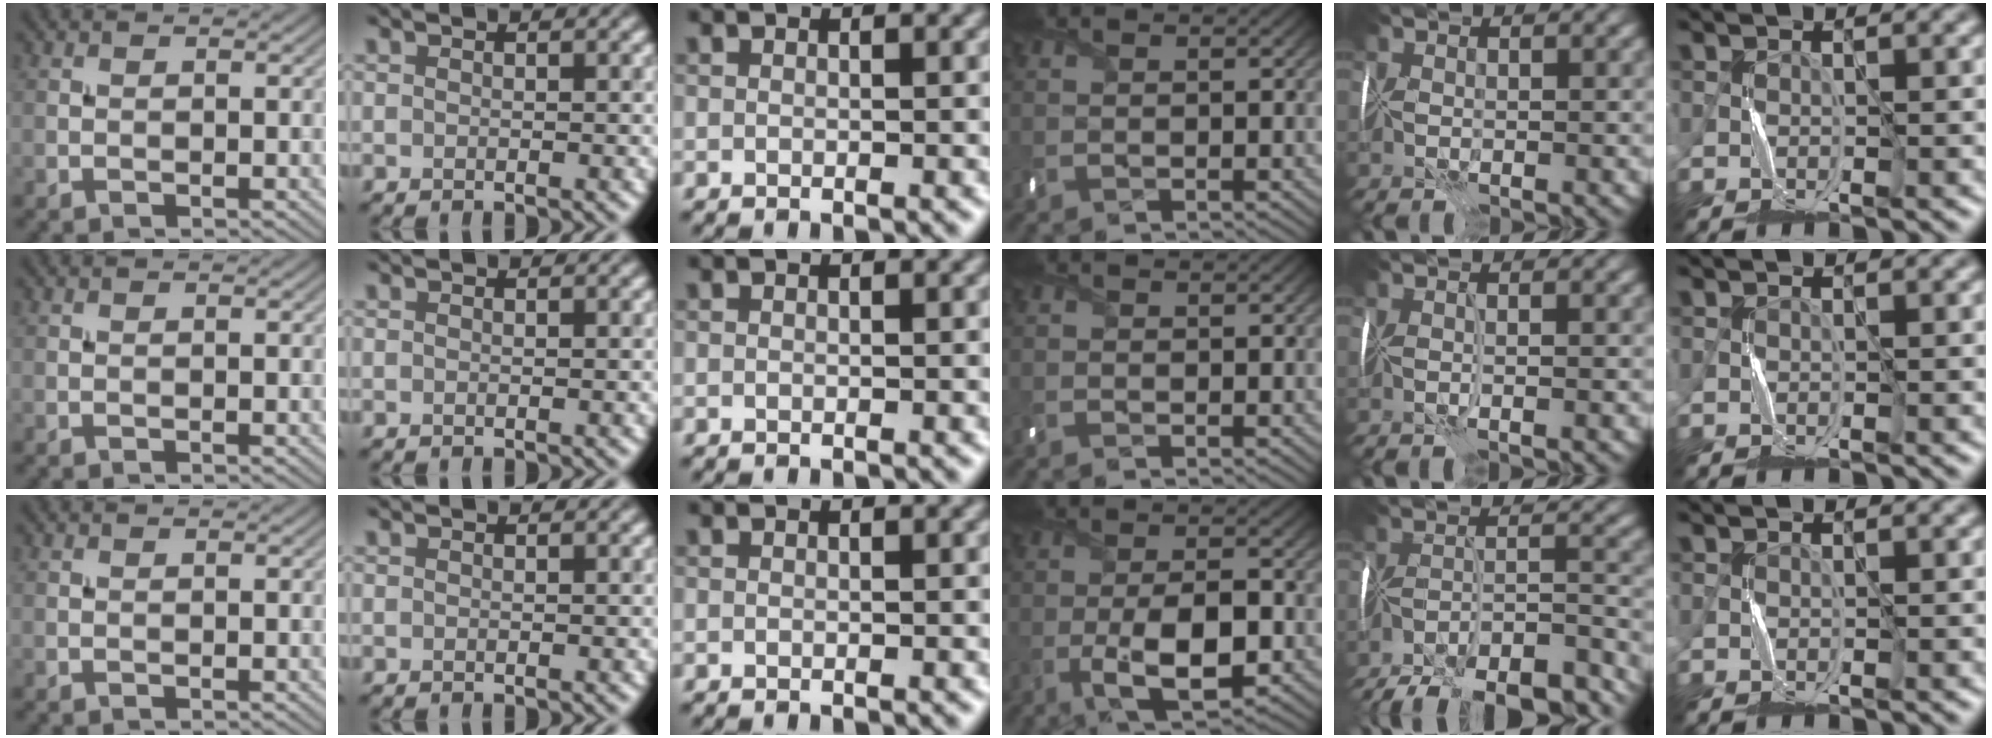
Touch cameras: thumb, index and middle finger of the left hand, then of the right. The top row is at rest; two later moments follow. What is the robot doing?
{"motion": "fold", "object": "handkerchief"}